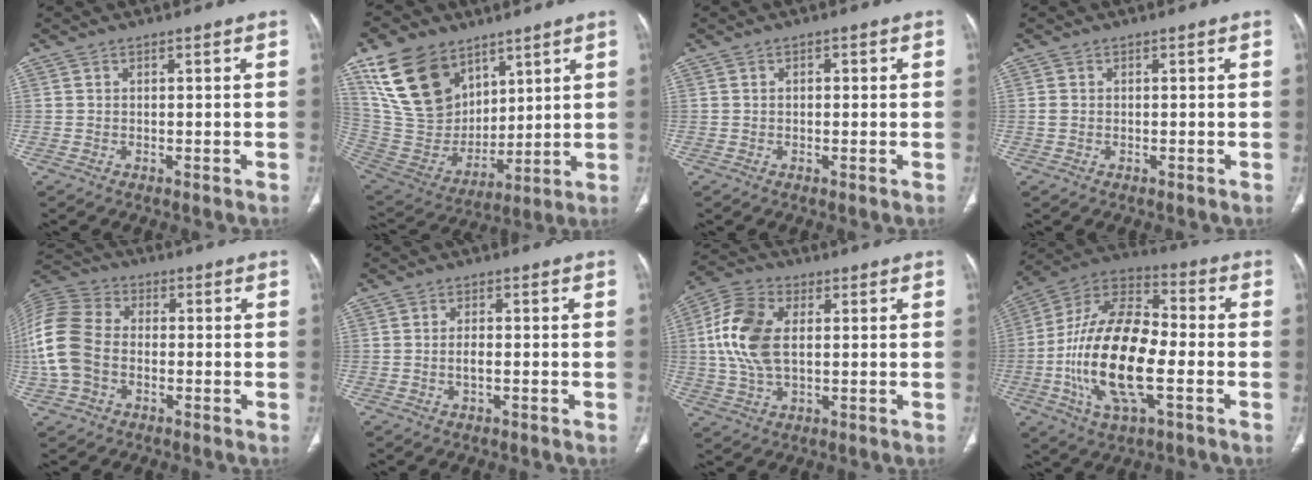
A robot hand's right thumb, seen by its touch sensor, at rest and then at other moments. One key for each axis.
{"total": 20.0, "fx": 11.2, "fy": 13.3, "fz": 9.9, "tx": -0.164, "ty": -0.036, "tz": 0.226}
{"total": 0.9, "fx": 0.1, "fy": 0.7, "fz": 0.6, "tx": -0.006, "ty": 0.003, "tz": -0.002}
{"total": 1.0, "fx": -0.1, "fy": 0.8, "fz": 0.6, "tx": -0.018, "ty": 0.000, "tz": -0.003}
{"total": 14.0, "fx": -2.0, "fy": 10.0, "fz": 9.5, "tx": -0.212, "ty": 0.028, "tz": -0.046}
{"total": 2.0, "fx": -0.6, "fy": 0.7, "fz": 1.7, "tx": -0.037, "ty": 0.003, "tz": -0.012}
{"total": 12.3, "fx": 1.6, "fy": 7.1, "fz": 9.9, "tx": -0.211, "ty": 0.012, "tz": 0.028}
{"total": 21.8, "fx": -4.5, "fy": 9.9, "fz": 18.9, "tx": -0.355, "ty": 0.026, "tz": -0.082}